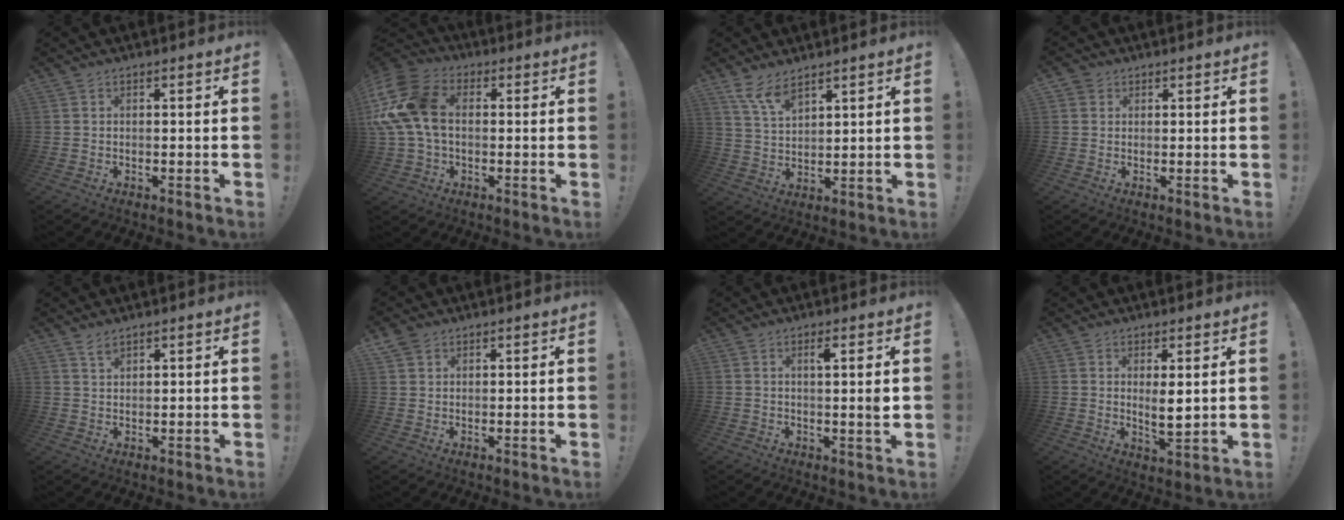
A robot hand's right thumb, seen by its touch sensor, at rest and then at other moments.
{"total": 17.7, "force": [2.1, 12.3, 12.6], "torque": [-0.255, 0.014, 0.044]}
{"total": 7.7, "force": [5.9, 2.7, 4.1], "torque": [-0.080, -0.032, 0.111]}
{"total": 2.3, "force": [1.2, 2.0, 0.3], "torque": [-0.002, -0.003, 0.021]}
{"total": 2.4, "force": [2.1, 0.8, 0.9], "torque": [-0.006, -0.015, 0.036]}
{"total": 3.2, "force": [2.3, 2.1, 0.8], "torque": [-0.005, -0.013, 0.041]}
{"total": 3.4, "force": [0.9, -0.3, 3.2], "torque": [-0.048, -0.007, 0.007]}
{"total": 5.2, "force": [1.8, 1.6, 4.6], "torque": [-0.059, -0.020, 0.029]}